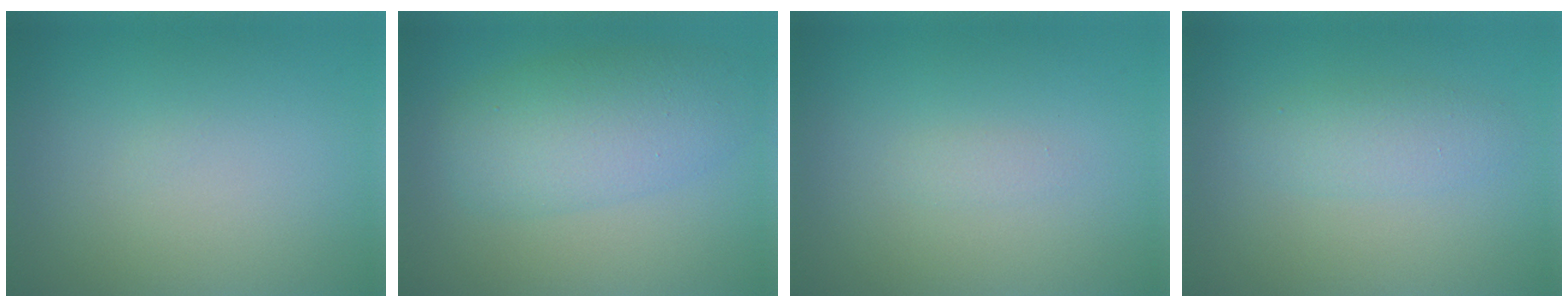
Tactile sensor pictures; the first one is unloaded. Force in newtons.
{"total": 6.0, "press": 6.0, "slide": 0.2}
{"total": 0.7, "press": 0.7, "slide": 0.0}
{"total": 2.3, "press": 2.3, "slide": 0.1}